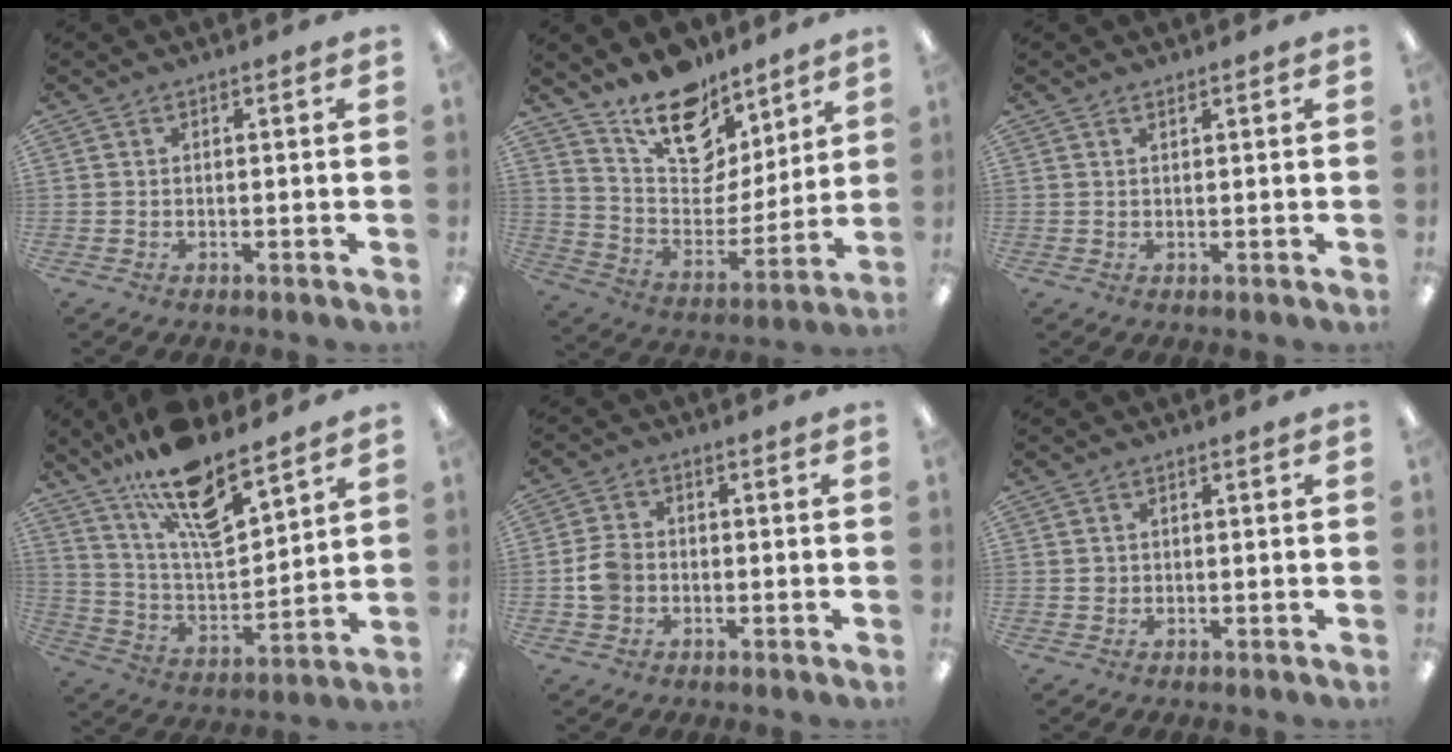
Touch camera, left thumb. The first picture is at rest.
{"total": 17.5, "force": [13.1, 9.6, 6.6], "torque": [-0.110, -0.094, 0.240]}
{"total": 0.8, "force": [0.7, 0.3, 0.2], "torque": [-0.004, 0.000, 0.014]}
{"total": 17.9, "force": [13.2, 6.1, 10.4], "torque": [-0.178, -0.083, 0.227]}
{"total": 5.5, "force": [-0.9, 4.6, 2.9], "torque": [-0.057, 0.010, -0.015]}
{"total": 1.1, "force": [0.2, 1.1, 0.1], "torque": [-0.004, 0.007, 0.001]}